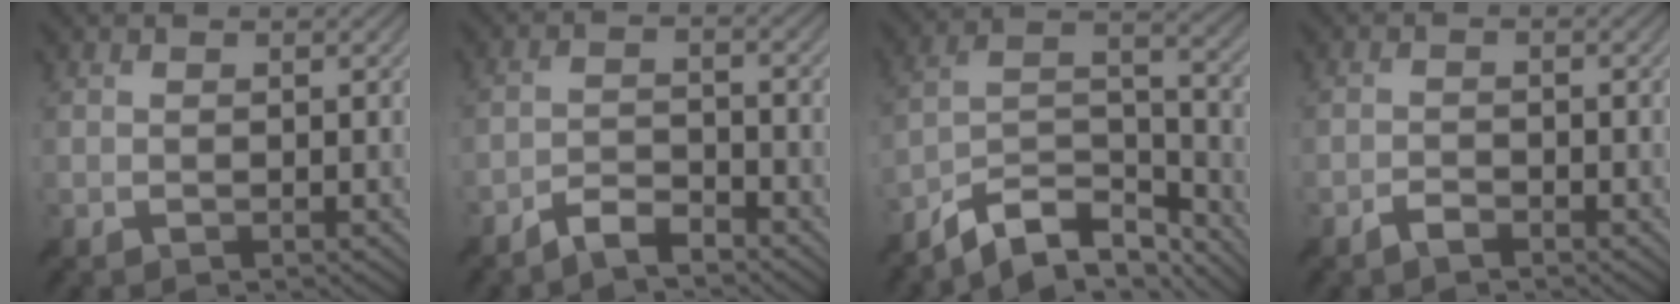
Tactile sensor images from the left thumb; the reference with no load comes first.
{"total": 3.9, "force": [-3.3, 0.9, 1.9], "torque": [-0.039, 0.002, -0.071]}
{"total": 10.4, "force": [-8.3, 3.4, 5.3], "torque": [-0.095, 0.004, -0.161]}
{"total": 1.5, "force": [-1.3, 0.4, 0.7], "torque": [-0.017, 0.001, -0.028]}